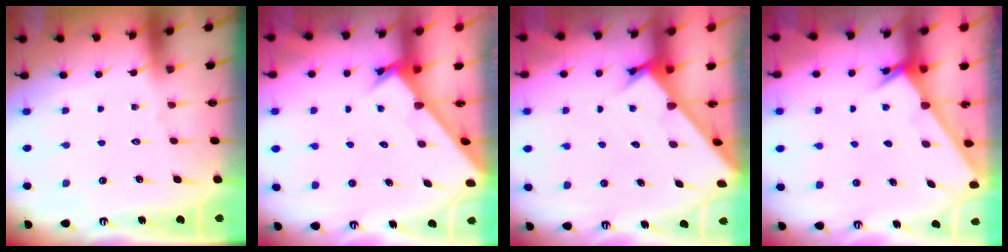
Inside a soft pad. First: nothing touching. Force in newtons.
{"total": 2.7, "press": 2.7, "slide": 0.3}
{"total": 2.3, "press": 2.3, "slide": 0.2}
{"total": 2.4, "press": 2.4, "slide": 0.2}